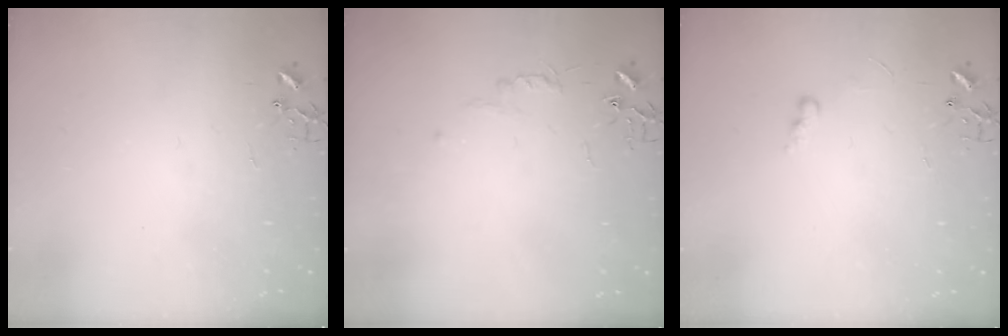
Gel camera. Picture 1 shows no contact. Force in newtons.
{"total": 4.8, "press": 4.7, "slide": 0.6}
{"total": 5.6, "press": 5.6, "slide": 0.7}